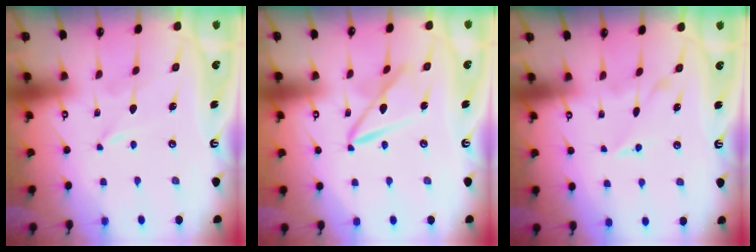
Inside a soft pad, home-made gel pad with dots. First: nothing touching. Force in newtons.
{"total": 8.8, "press": 8.7, "slide": 0.7}
{"total": 5.0, "press": 5.0, "slide": 0.7}